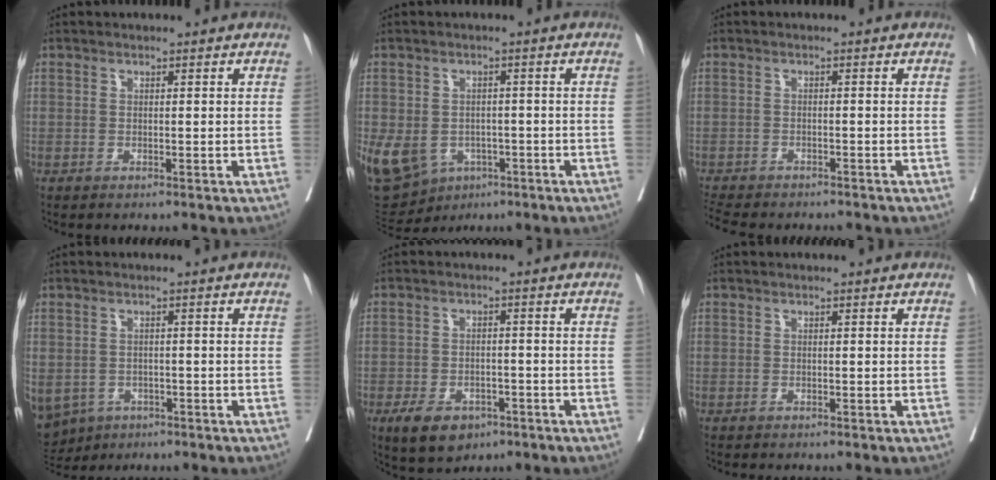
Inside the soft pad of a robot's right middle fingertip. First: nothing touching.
{"total": 18.9, "force": [-7.2, 15.1, 8.7], "torque": [-0.257, -0.006, -0.094]}
{"total": 9.6, "force": [-8.4, 2.6, 3.8], "torque": [-0.078, -0.008, -0.120]}
{"total": 14.2, "force": [-7.0, 11.0, 5.7], "torque": [-0.177, -0.013, -0.091]}
{"total": 7.5, "force": [-4.6, 4.4, 3.9], "torque": [-0.070, -0.001, -0.068]}
{"total": 0.8, "force": [-0.7, 0.0, 0.3], "torque": [-0.005, -0.002, -0.012]}